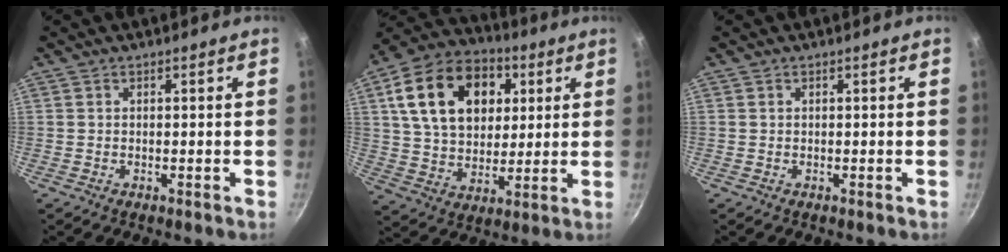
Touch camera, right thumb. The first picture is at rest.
{"total": 21.6, "force": [6.3, 15.2, 14.0], "torque": [-0.218, 0.007, 0.102]}
{"total": 0.0}